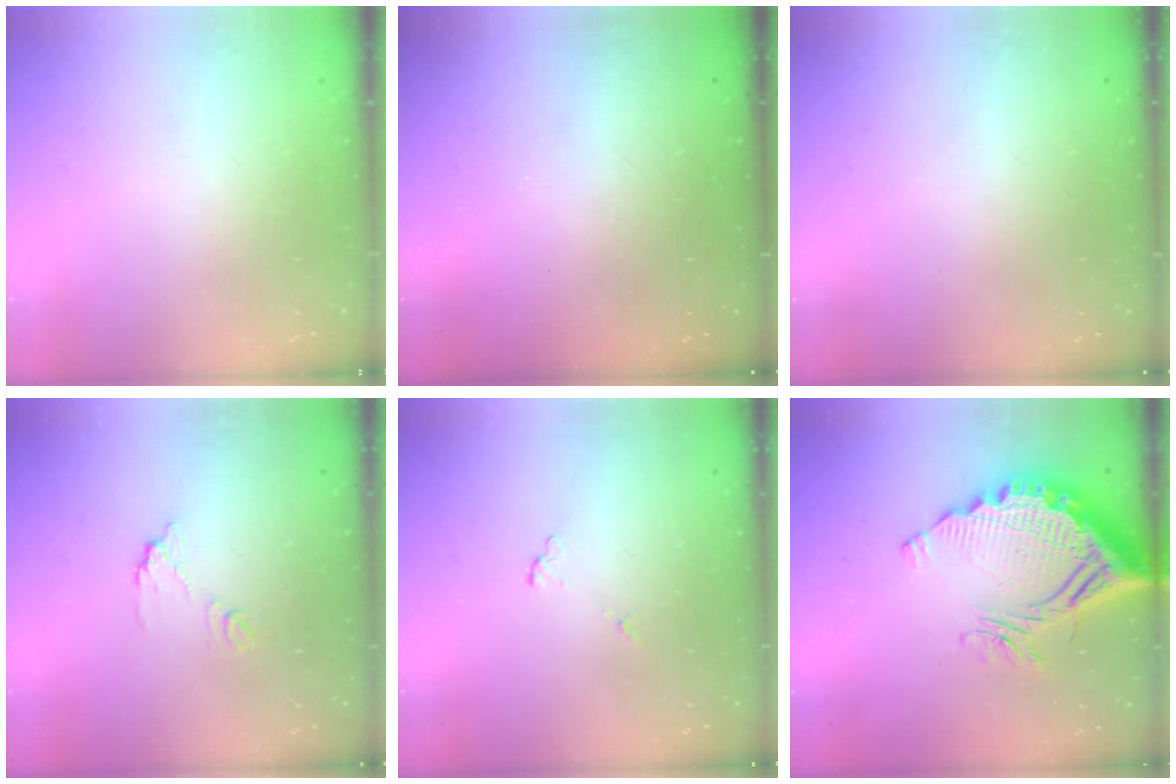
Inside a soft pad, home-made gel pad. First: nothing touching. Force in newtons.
{"total": 3.2, "press": 3.2, "slide": 0.1}
{"total": 3.9, "press": 3.9, "slide": 0.1}
{"total": 6.7, "press": 6.7, "slide": 0.3}
{"total": 5.6, "press": 5.6, "slide": 0.3}
{"total": 19.1, "press": 19.0, "slide": 1.9}